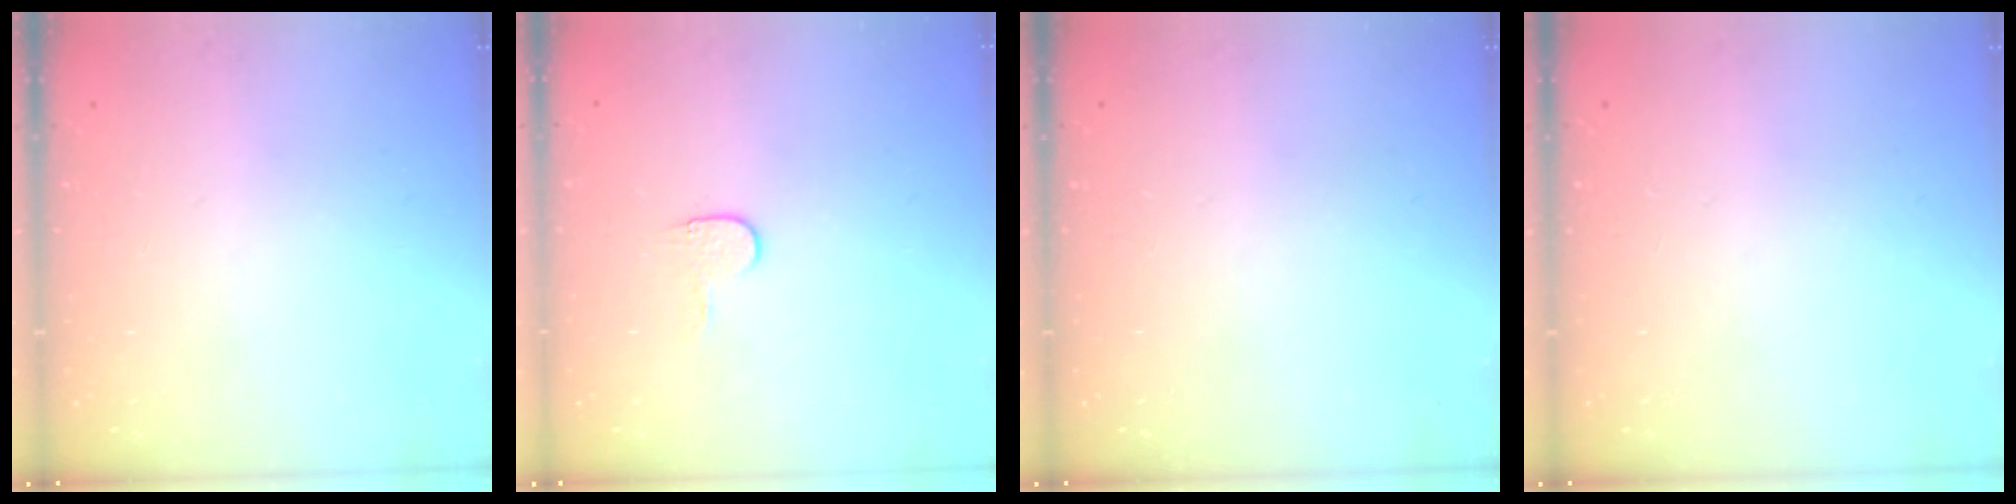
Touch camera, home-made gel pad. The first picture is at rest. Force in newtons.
{"total": 3.8, "press": 3.8, "slide": 0.3}
{"total": 0.0}
{"total": 0.0}